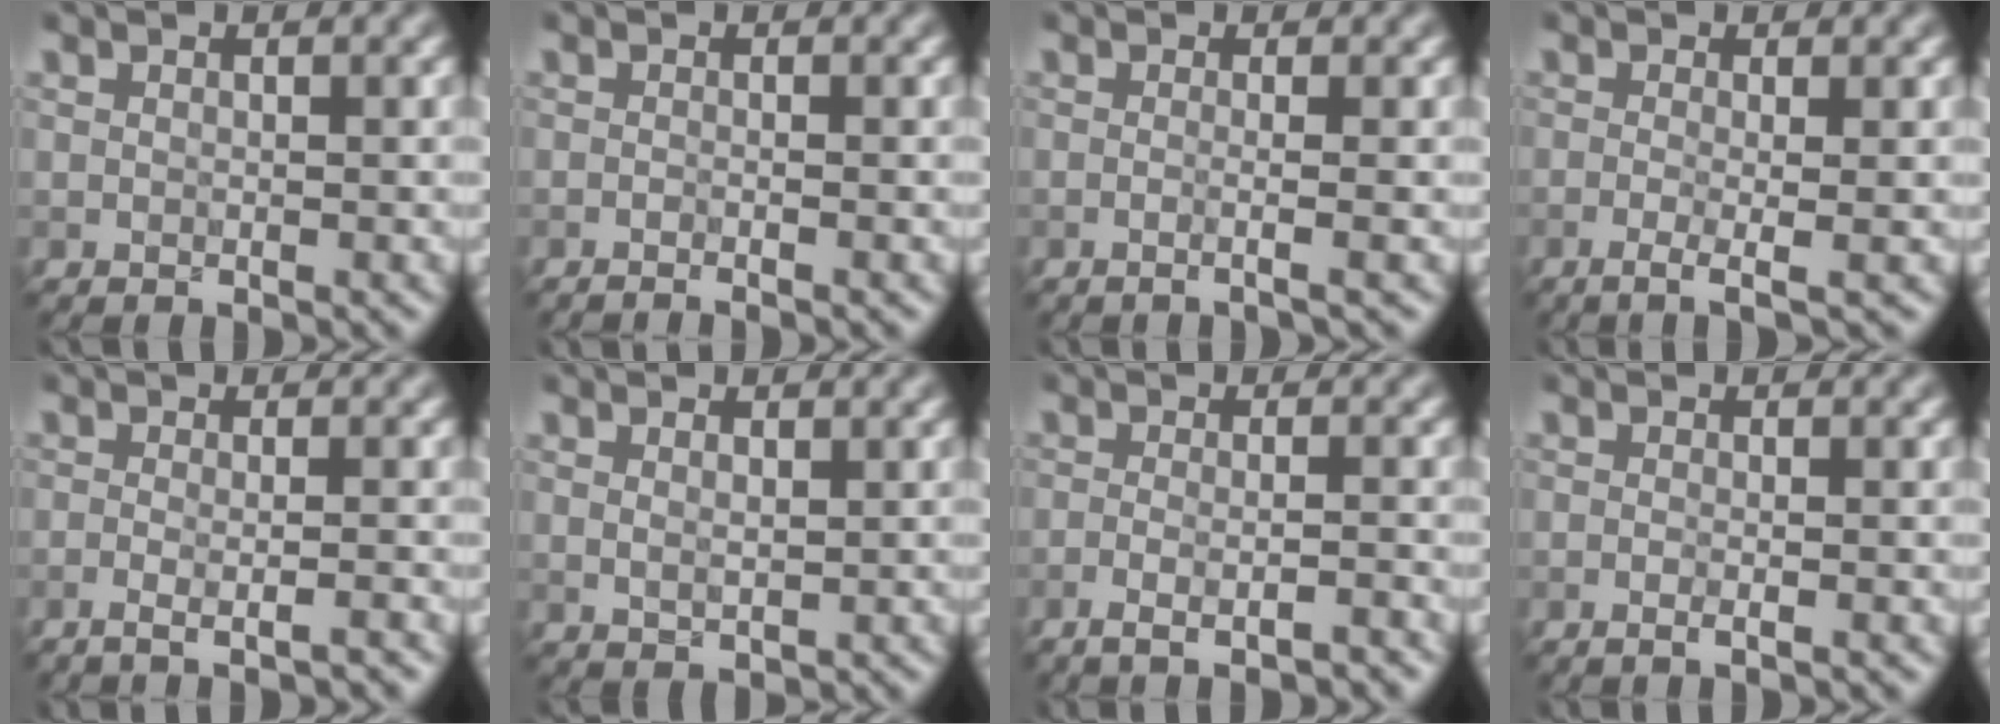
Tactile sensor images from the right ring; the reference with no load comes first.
{"total": 1.7, "force": [-1.1, 0.5, 1.2], "torque": [-0.007, 0.001, -0.020]}
{"total": 2.6, "force": [0.0, 1.3, 2.2], "torque": [-0.005, -0.002, -0.030]}
{"total": 3.1, "force": [-0.8, 1.1, 2.8], "torque": [-0.039, 0.000, -0.021]}
{"total": 3.5, "force": [-2.1, 1.0, 2.6], "torque": [-0.019, 0.002, -0.036]}
{"total": 1.2, "force": [0.4, 0.8, 0.9], "torque": [-0.019, 0.000, 0.010]}
{"total": 4.2, "force": [-3.0, 0.9, 2.7], "torque": [-0.038, 0.001, -0.052]}
{"total": 1.7, "force": [-0.6, 0.8, 1.4], "torque": [-0.002, 0.000, -0.023]}